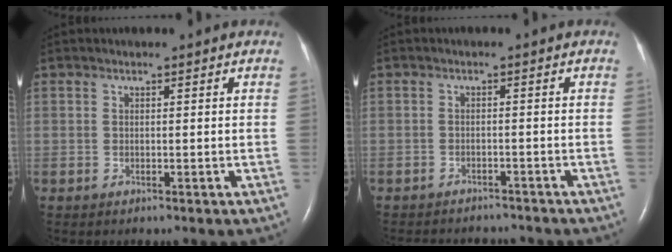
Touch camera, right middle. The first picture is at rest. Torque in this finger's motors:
{"motor_torque": [0.19, -0.21, 0.03, 0.01]}